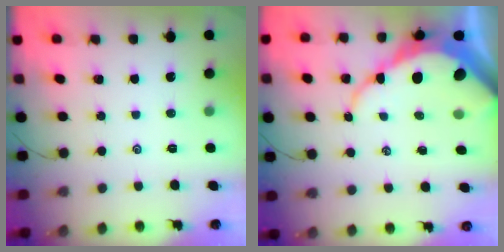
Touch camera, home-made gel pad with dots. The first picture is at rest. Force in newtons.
{"total": 11.5, "press": 11.5, "slide": 1.0}